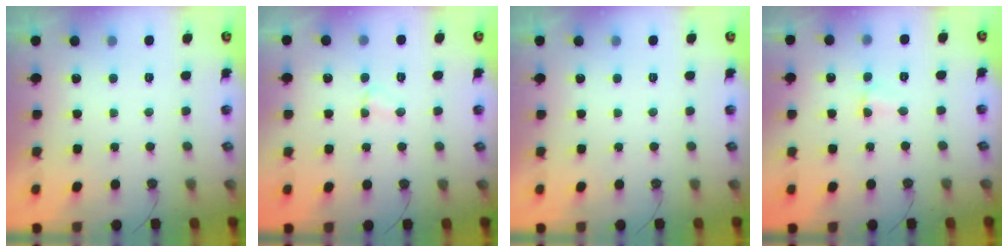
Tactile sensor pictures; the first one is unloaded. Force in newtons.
{"total": 2.7, "press": 2.6, "slide": 0.4}
{"total": 0.0}
{"total": 1.7, "press": 1.6, "slide": 0.4}